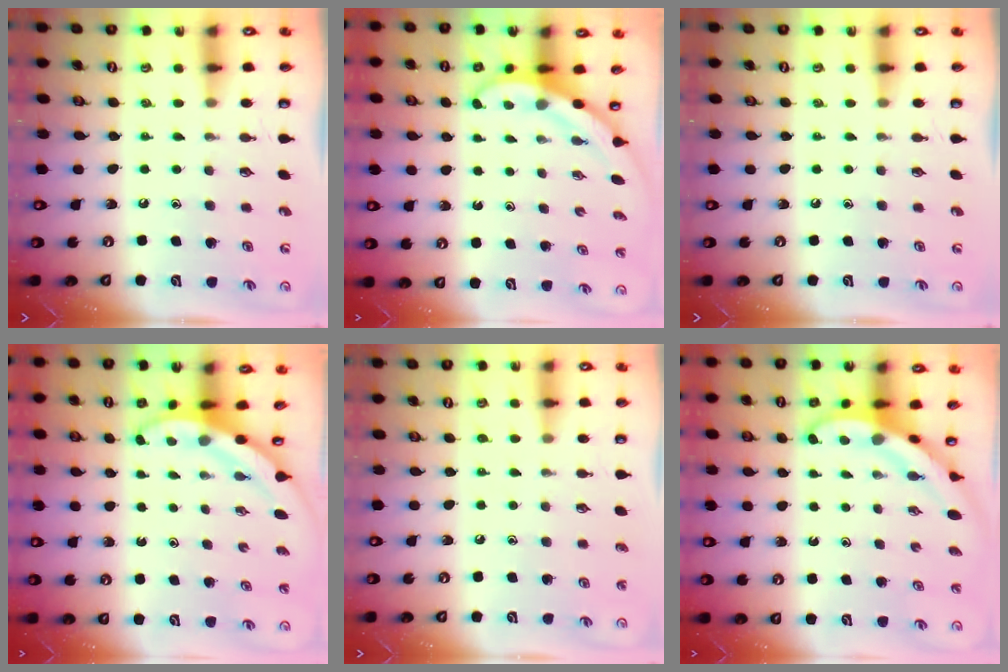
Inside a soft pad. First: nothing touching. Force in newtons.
{"total": 3.1, "press": 3.1, "slide": 0.1}
{"total": 0.0}
{"total": 3.2, "press": 3.2, "slide": 0.1}
{"total": 3.8, "press": 3.7, "slide": 0.5}
{"total": 4.3, "press": 4.3, "slide": 0.3}